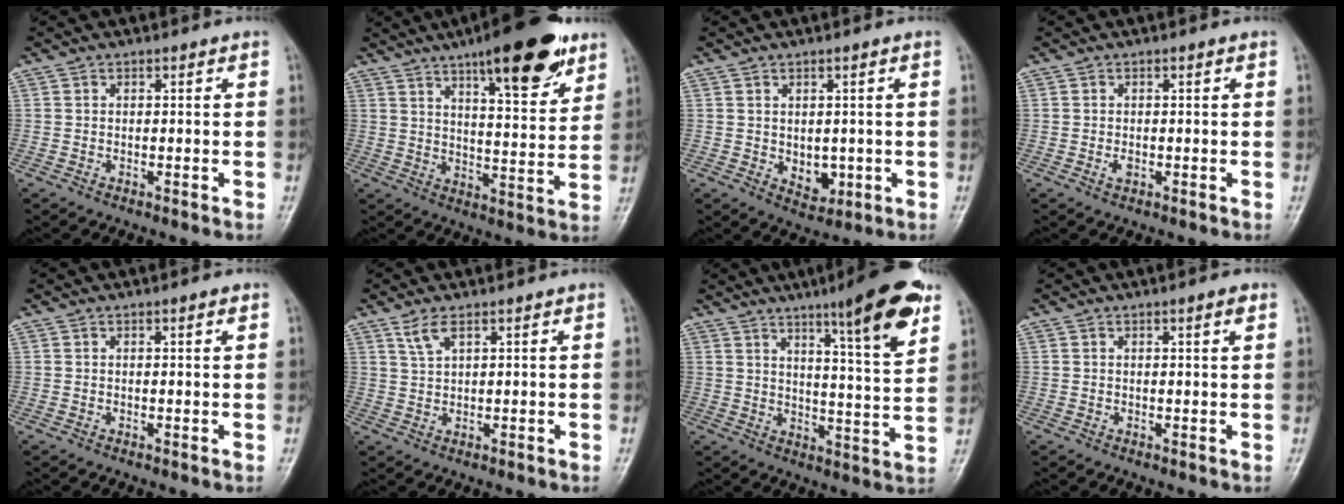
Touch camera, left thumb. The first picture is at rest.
{"total": 17.9, "force": [11.0, 5.3, 13.1], "torque": [-0.159, -0.050, 0.165]}
{"total": 4.5, "force": [-0.4, 3.1, 3.2], "torque": [-0.026, -0.004, 0.008]}
{"total": 1.4, "force": [-0.1, 0.8, 1.2], "torque": [-0.017, 0.000, -0.002]}
{"total": 1.0, "force": [0.5, 0.1, 0.8], "torque": [-0.013, 0.000, 0.006]}
{"total": 2.9, "force": [1.9, 0.8, 2.0], "torque": [-0.046, -0.001, 0.045]}
{"total": 14.9, "force": [8.7, 1.8, 11.9], "torque": [-0.159, -0.044, 0.126]}
{"total": 1.8, "force": [1.0, 0.2, 1.5], "torque": [-0.024, -0.004, 0.013]}